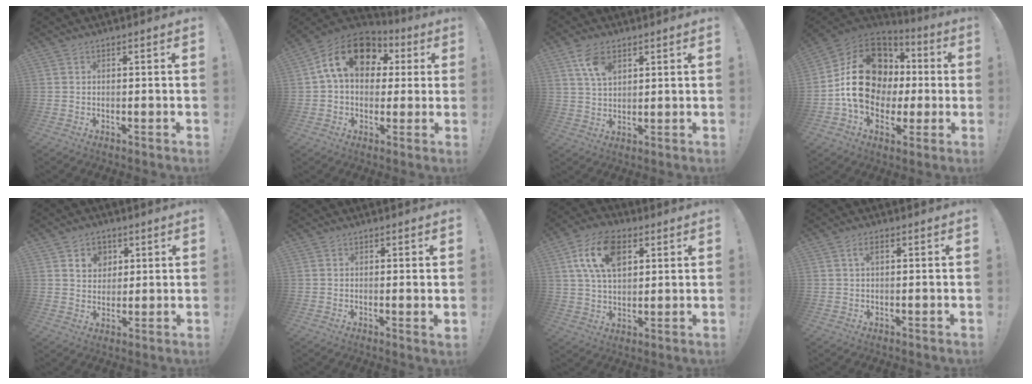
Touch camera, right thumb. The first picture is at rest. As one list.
[{"total": 17.5, "force": [5.7, 11.9, 11.6], "torque": [-0.193, 0.000, 0.103]}, {"total": 7.4, "force": [4.2, 4.3, 4.4], "torque": [-0.071, -0.015, 0.078]}, {"total": 22.3, "force": [0.9, 18.1, 13.1], "torque": [-0.197, 0.018, 0.053]}, {"total": 7.3, "force": [3.4, 6.1, 2.1], "torque": [-0.022, -0.018, 0.064]}, {"total": 1.8, "force": [0.7, -0.1, 1.7], "torque": [-0.014, -0.006, 0.008]}, {"total": 15.6, "force": [6.2, 9.6, 10.6], "torque": [-0.174, -0.006, 0.115]}, {"total": 2.1, "force": [0.6, 0.8, 1.8], "torque": [-0.028, 0.004, 0.008]}]